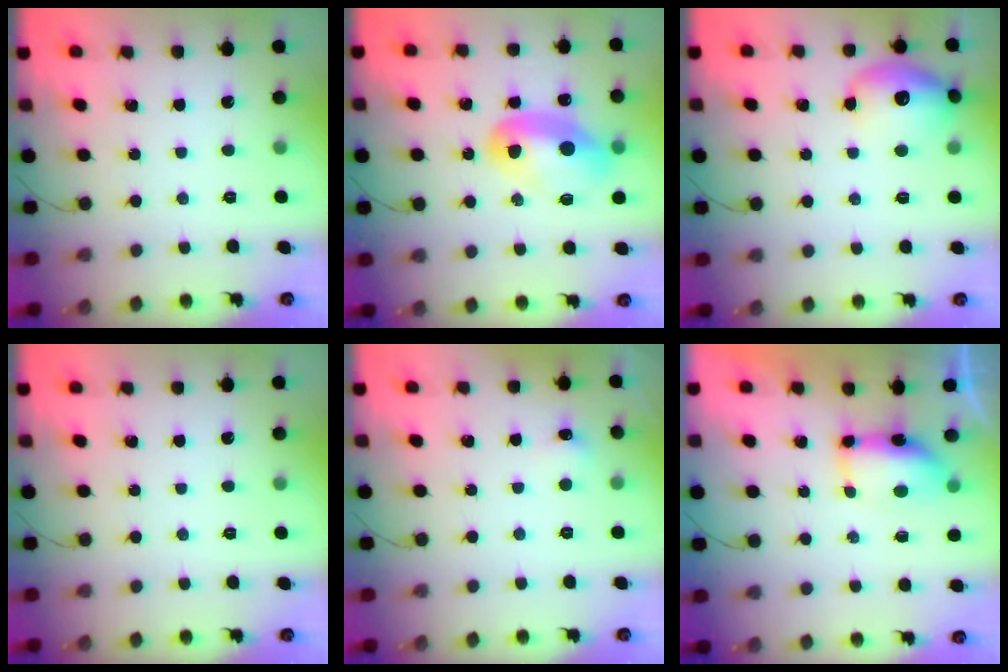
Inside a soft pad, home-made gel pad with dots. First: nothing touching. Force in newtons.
{"total": 11.9, "press": 11.9, "slide": 0.7}
{"total": 12.8, "press": 12.6, "slide": 2.2}
{"total": 0.0}
{"total": 4.4, "press": 4.2, "slide": 1.3}
{"total": 7.3, "press": 7.3, "slide": 0.8}